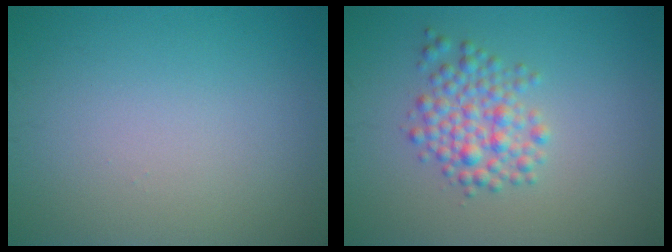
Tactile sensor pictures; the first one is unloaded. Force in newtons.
{"total": 3.4, "press": 3.4, "slide": 0.1}